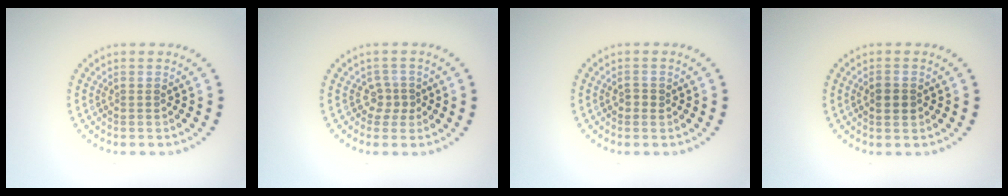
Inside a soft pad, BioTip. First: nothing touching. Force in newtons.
{"total": 2.0, "press": 1.4, "slide": 1.4}
{"total": 1.1, "press": 1.0, "slide": 0.4}
{"total": 1.6, "press": 1.6, "slide": 0.2}